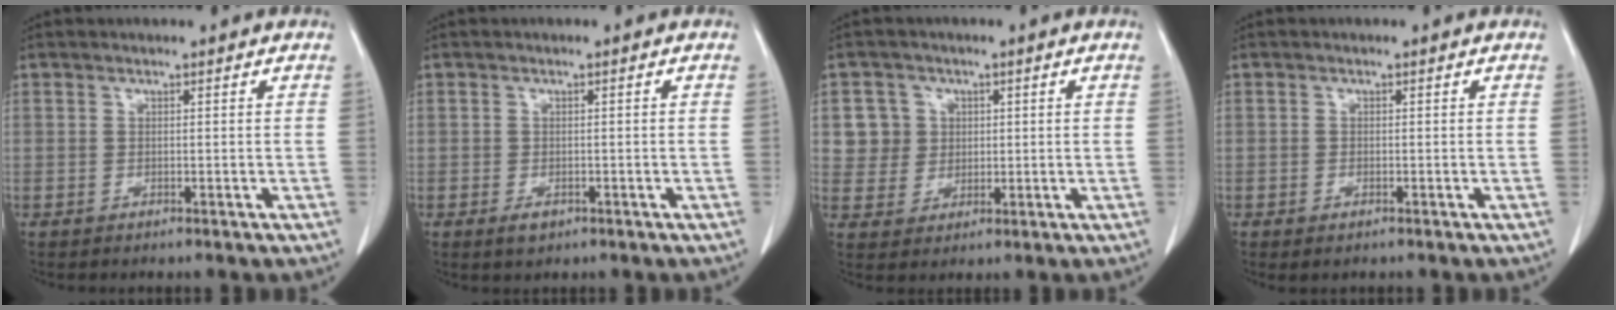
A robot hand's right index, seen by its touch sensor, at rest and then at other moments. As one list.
[{"total": 1.7, "force": [-1.0, 0.8, 1.0], "torque": [-0.018, -0.001, -0.008]}, {"total": 5.4, "force": [1.5, 5.2, 0.3], "torque": [0.006, 0.013, 0.035]}, {"total": 0.9, "force": [-0.6, 0.2, 0.7], "torque": [-0.015, -0.002, -0.004]}]